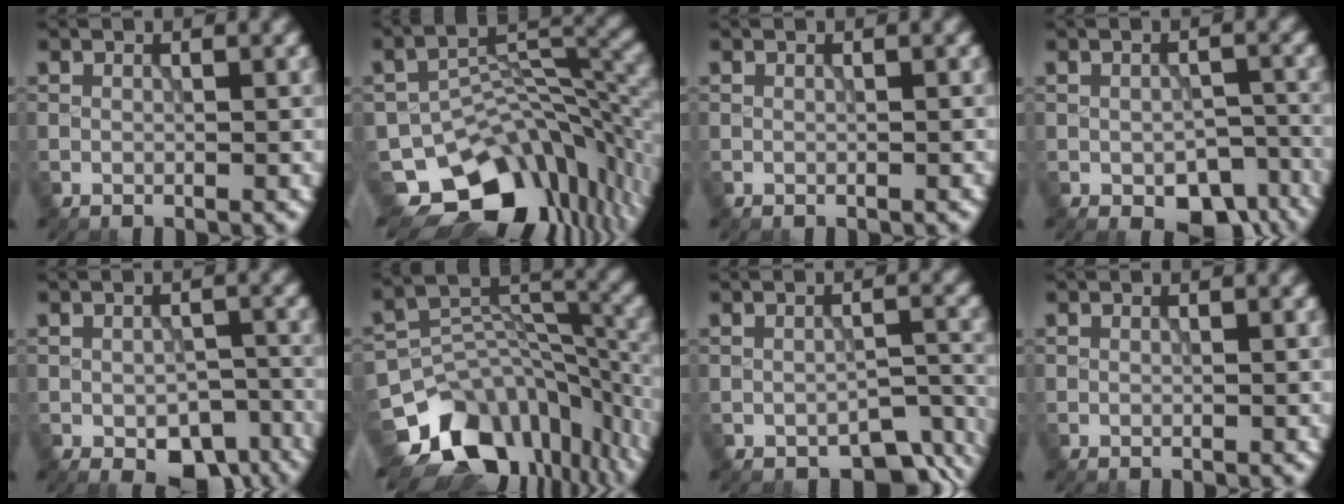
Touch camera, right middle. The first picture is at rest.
{"total": 12.6, "force": [-7.3, 7.4, 7.2], "torque": [-0.113, -0.016, -0.105]}
{"total": 0.0}
{"total": 5.4, "force": [-3.0, 3.0, 3.3], "torque": [-0.039, -0.020, -0.033]}
{"total": 5.8, "force": [-3.1, 3.3, 3.7], "torque": [-0.047, -0.020, -0.033]}
{"total": 13.8, "force": [-8.1, 9.0, 6.8], "torque": [-0.137, -0.003, -0.108]}
{"total": 4.6, "force": [-3.4, 2.3, 2.2], "torque": [-0.022, -0.016, -0.035]}
{"total": 0.0}